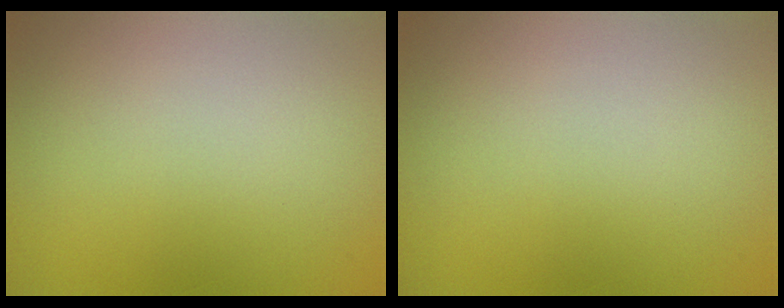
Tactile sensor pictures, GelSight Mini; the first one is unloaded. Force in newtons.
{"total": 0.0}